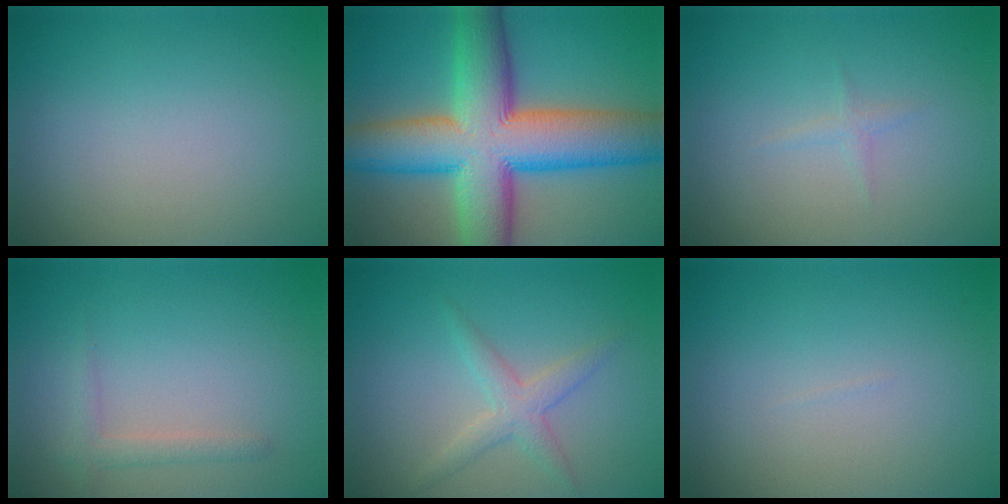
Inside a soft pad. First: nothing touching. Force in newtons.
{"total": 14.0, "press": 14.0, "slide": 0.5}
{"total": 0.8, "press": 0.8, "slide": 0.1}
{"total": 1.4, "press": 1.4, "slide": 0.1}
{"total": 2.3, "press": 2.3, "slide": 0.1}
{"total": 0.0}